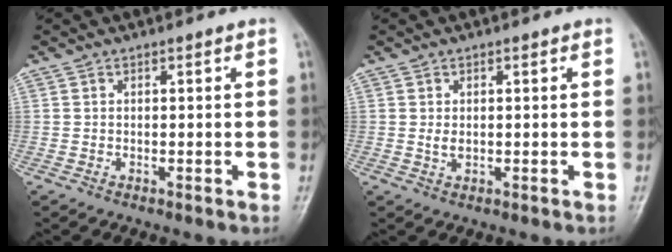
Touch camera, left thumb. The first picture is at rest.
{"total": 1.8, "force": [0.3, 1.1, 1.4], "torque": [-0.022, -0.003, 0.007]}